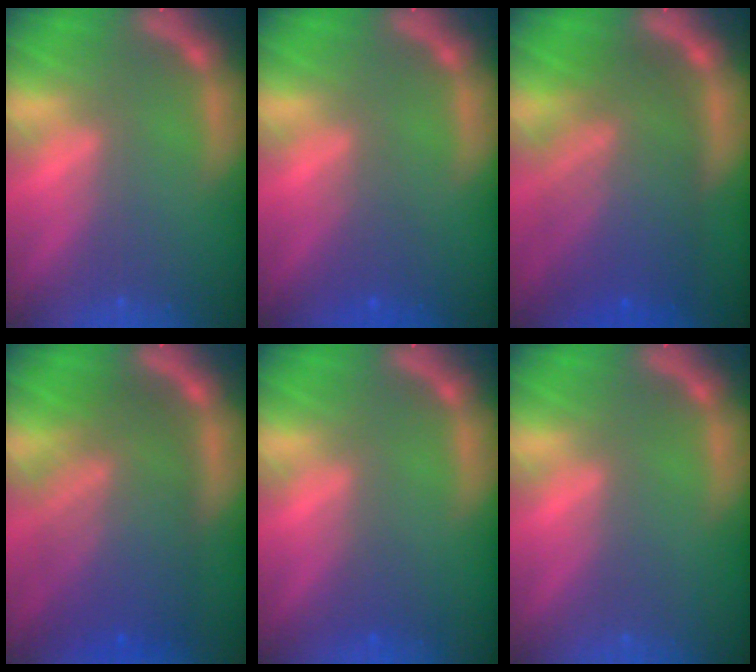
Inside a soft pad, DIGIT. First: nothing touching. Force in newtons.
{"total": 1.9}
{"total": 10.0}
{"total": 10.0}
{"total": 1.0}
{"total": 0.0}